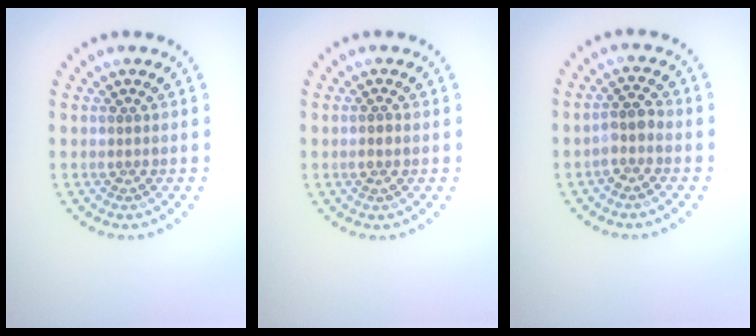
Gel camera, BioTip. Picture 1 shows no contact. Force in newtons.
{"total": 0.5, "press": 0.4, "slide": 0.3}
{"total": 2.0, "press": 1.6, "slide": 1.1}